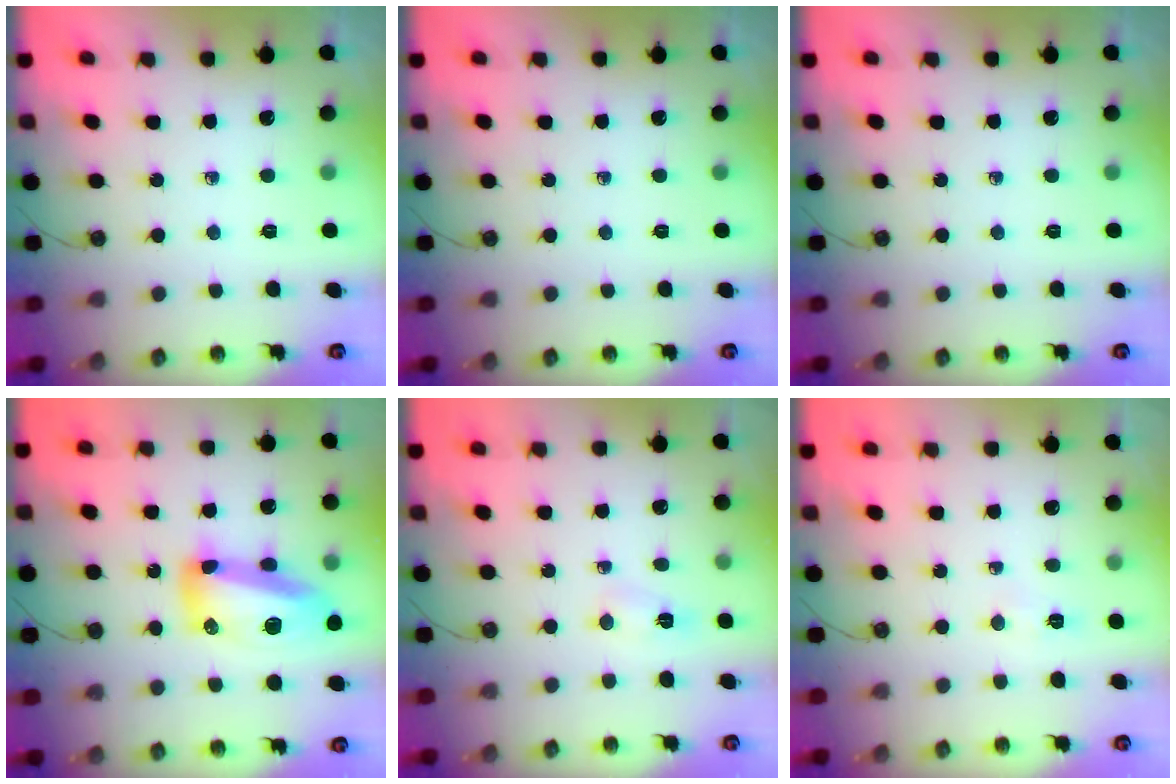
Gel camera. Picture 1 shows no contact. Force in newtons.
{"total": 0.0}
{"total": 0.0}
{"total": 16.4, "press": 16.3, "slide": 1.5}
{"total": 3.8, "press": 3.8, "slide": 0.5}
{"total": 21.3, "press": 6.8, "slide": 20.2}